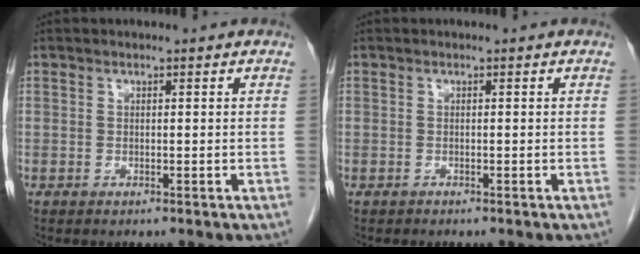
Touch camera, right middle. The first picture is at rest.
{"total": 0.0}